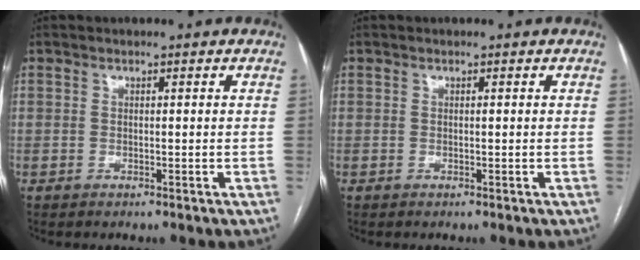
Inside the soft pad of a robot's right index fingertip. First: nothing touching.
{"total": 0.0}